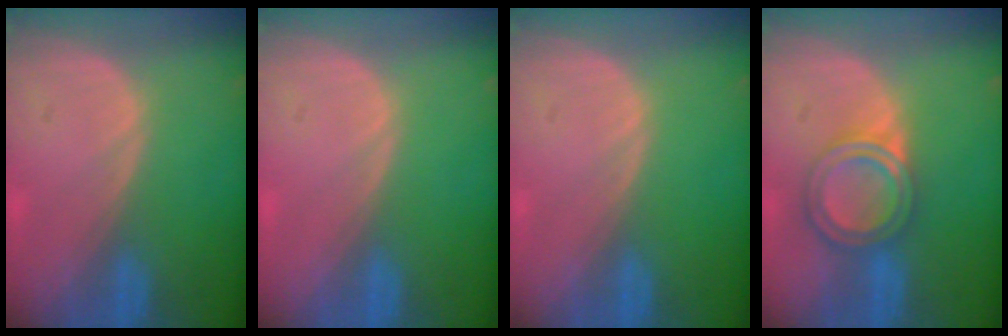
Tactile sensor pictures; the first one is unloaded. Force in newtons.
{"total": 0.0}
{"total": 0.0}
{"total": 6.1, "press": 5.5, "slide": 2.8}